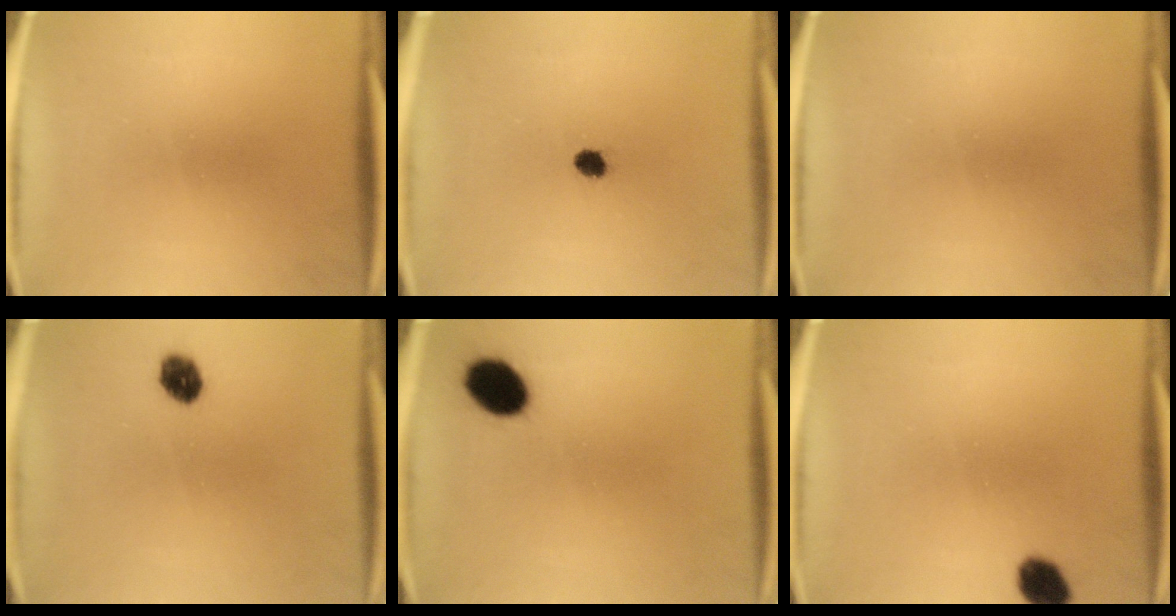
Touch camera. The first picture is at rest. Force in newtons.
{"total": 2.4}
{"total": 0.0}
{"total": 4.5}
{"total": 8.7}
{"total": 5.0}